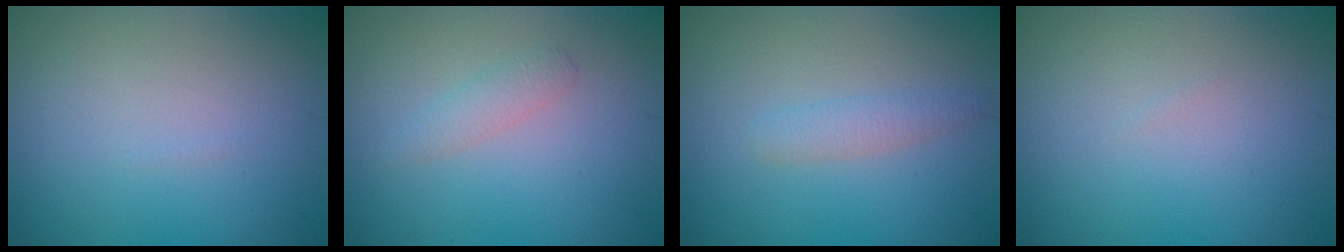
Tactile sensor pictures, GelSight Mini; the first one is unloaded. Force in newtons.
{"total": 1.3, "press": 1.3, "slide": 0.1}
{"total": 1.6, "press": 1.6, "slide": 0.1}
{"total": 0.0}